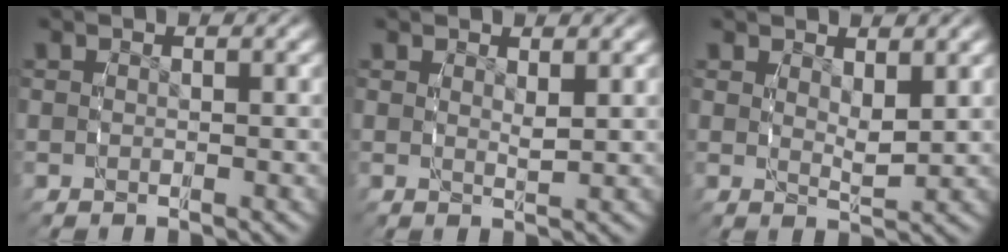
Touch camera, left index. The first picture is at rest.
{"total": 1.0, "force": [0.8, -0.4, 0.5], "torque": [-0.008, -0.012, 0.018]}
{"total": 1.6, "force": [1.2, -0.2, 1.0], "torque": [-0.010, -0.016, 0.027]}